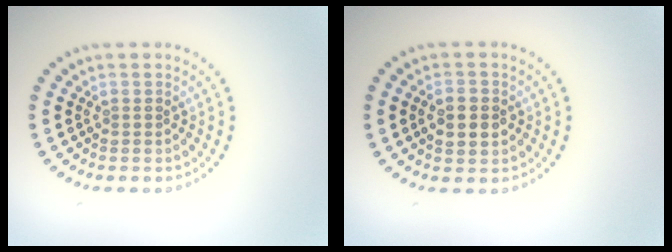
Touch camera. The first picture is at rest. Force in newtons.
{"total": 2.9, "press": 2.9, "slide": 0.1}